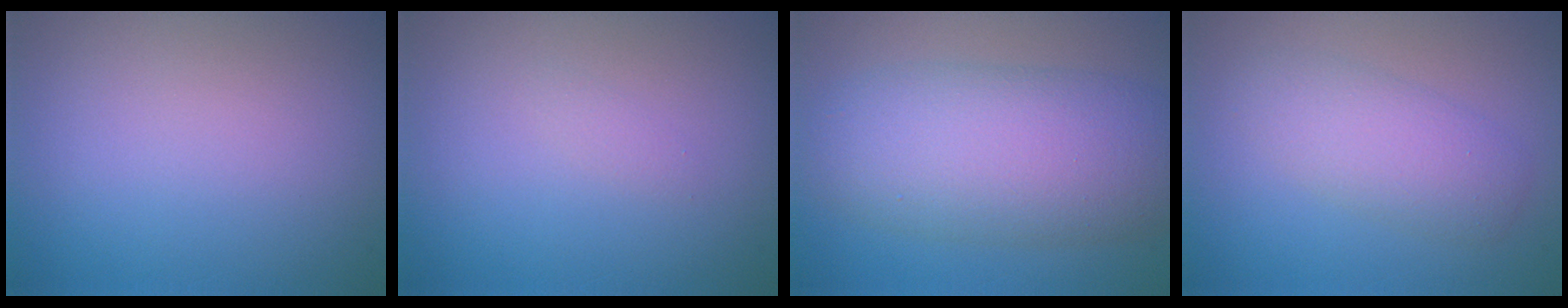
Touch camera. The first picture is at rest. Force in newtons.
{"total": 0.5, "press": 0.5, "slide": 0.0}
{"total": 8.1, "press": 8.1, "slide": 0.1}
{"total": 3.0, "press": 3.0, "slide": 0.1}